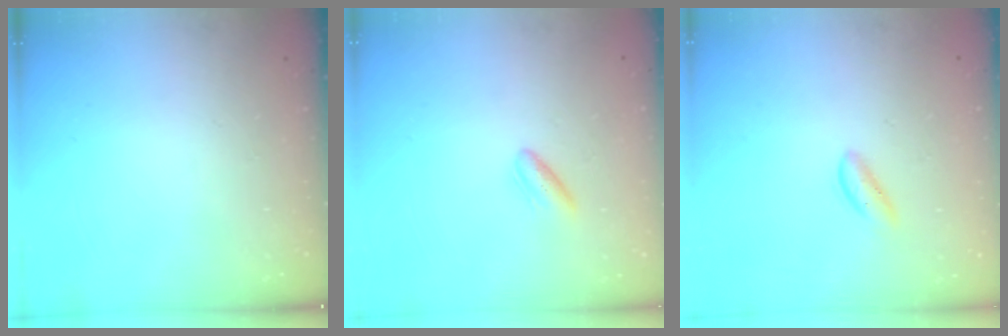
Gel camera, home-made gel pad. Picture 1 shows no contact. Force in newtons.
{"total": 3.8, "press": 3.5, "slide": 1.5}
{"total": 1.1, "press": 1.0, "slide": 0.3}